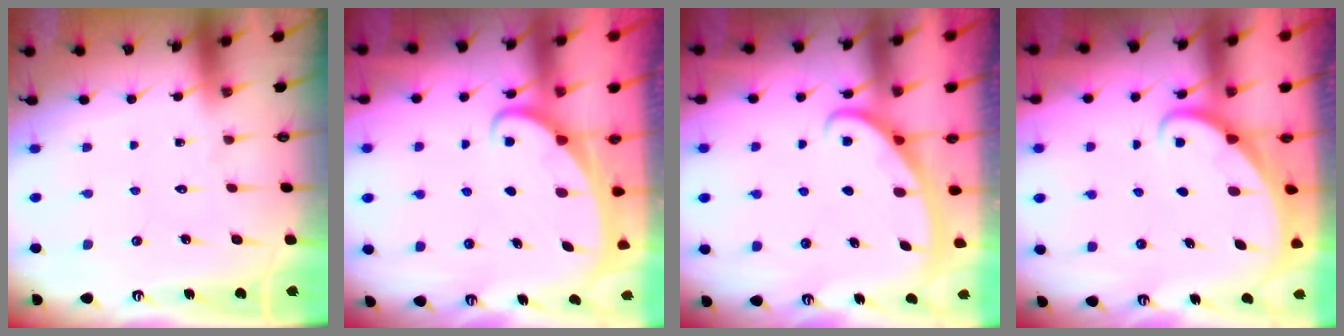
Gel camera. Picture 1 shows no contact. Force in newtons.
{"total": 2.4, "press": 2.4, "slide": 0.3}
{"total": 2.8, "press": 2.8, "slide": 0.4}
{"total": 2.0, "press": 2.0, "slide": 0.2}